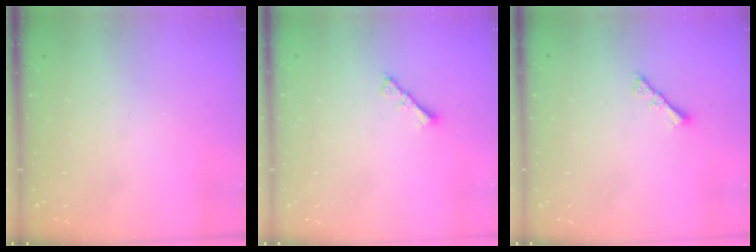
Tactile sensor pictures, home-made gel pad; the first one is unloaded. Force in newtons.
{"total": 2.8, "press": 2.8, "slide": 0.6}
{"total": 2.8, "press": 2.8, "slide": 0.6}